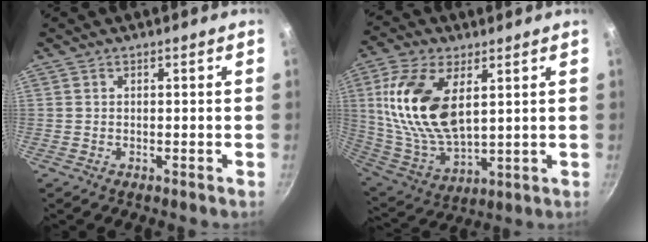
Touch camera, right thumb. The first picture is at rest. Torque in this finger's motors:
{"motor_torque": [-0.21, 1.24, 2.16, 0.35, 0.56]}